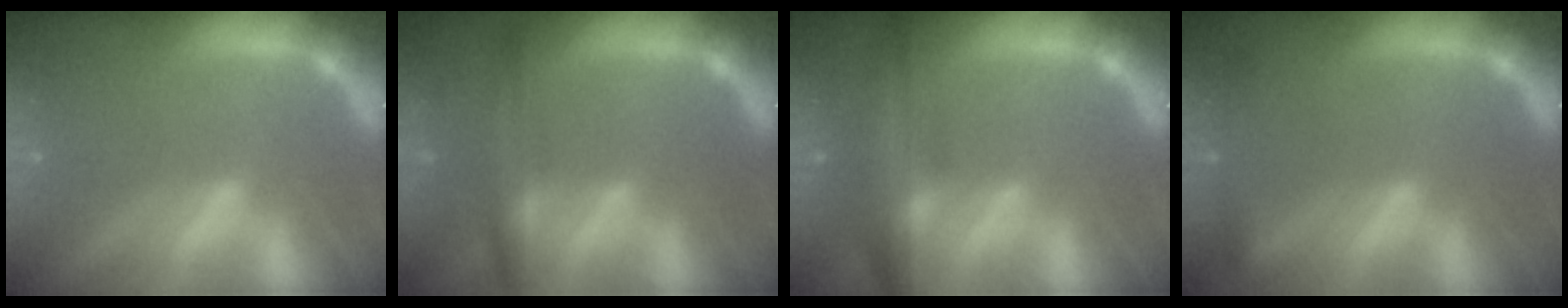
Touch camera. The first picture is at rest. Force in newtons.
{"total": 4.0}
{"total": 6.5}
{"total": 2.4}